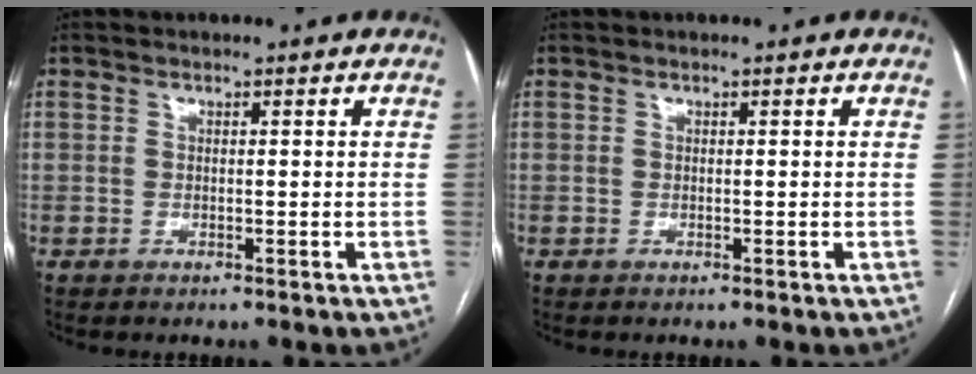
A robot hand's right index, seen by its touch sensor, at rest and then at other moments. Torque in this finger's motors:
{"motor_torque": [0.00, 0.00, 0.00, 0.00]}